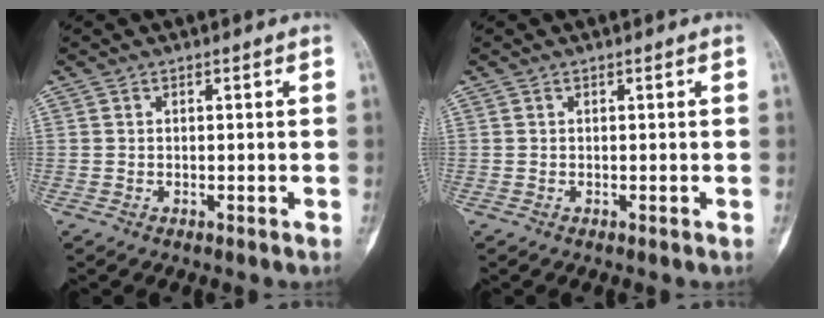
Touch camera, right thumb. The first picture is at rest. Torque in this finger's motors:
{"motor_torque": [-0.01, -0.01, 0.06, 0.08, 0.01]}